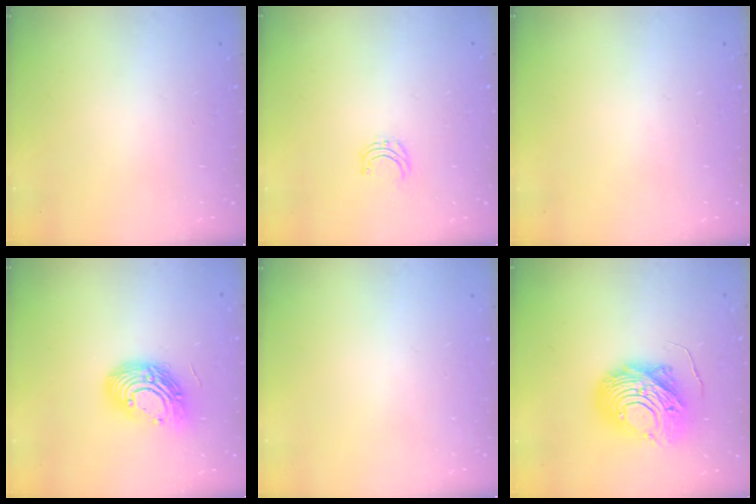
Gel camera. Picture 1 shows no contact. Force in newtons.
{"total": 4.2, "press": 4.2, "slide": 0.4}
{"total": 0.0}
{"total": 14.7, "press": 14.6, "slide": 1.0}
{"total": 0.0}
{"total": 14.3, "press": 14.3, "slide": 1.4}